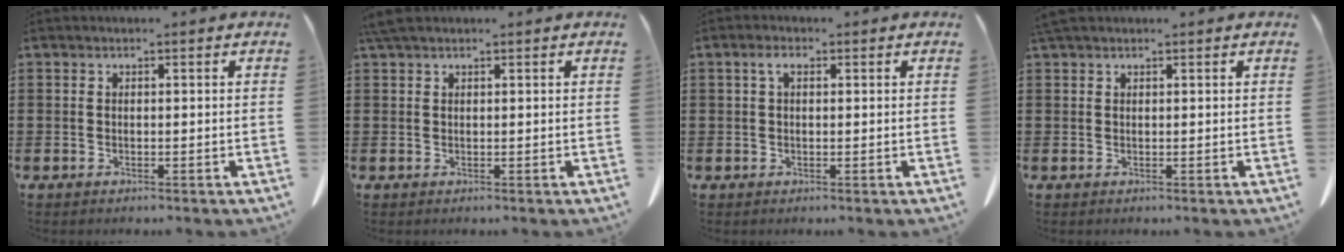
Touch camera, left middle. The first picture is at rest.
{"total": 2.1, "force": [1.5, 0.7, 1.4], "torque": [-0.032, 0.002, 0.028]}
{"total": 2.3, "force": [0.8, 1.0, 1.9], "torque": [-0.043, 0.007, 0.012]}
{"total": 1.0, "force": [0.9, 0.3, 0.4], "torque": [-0.013, -0.001, 0.018]}